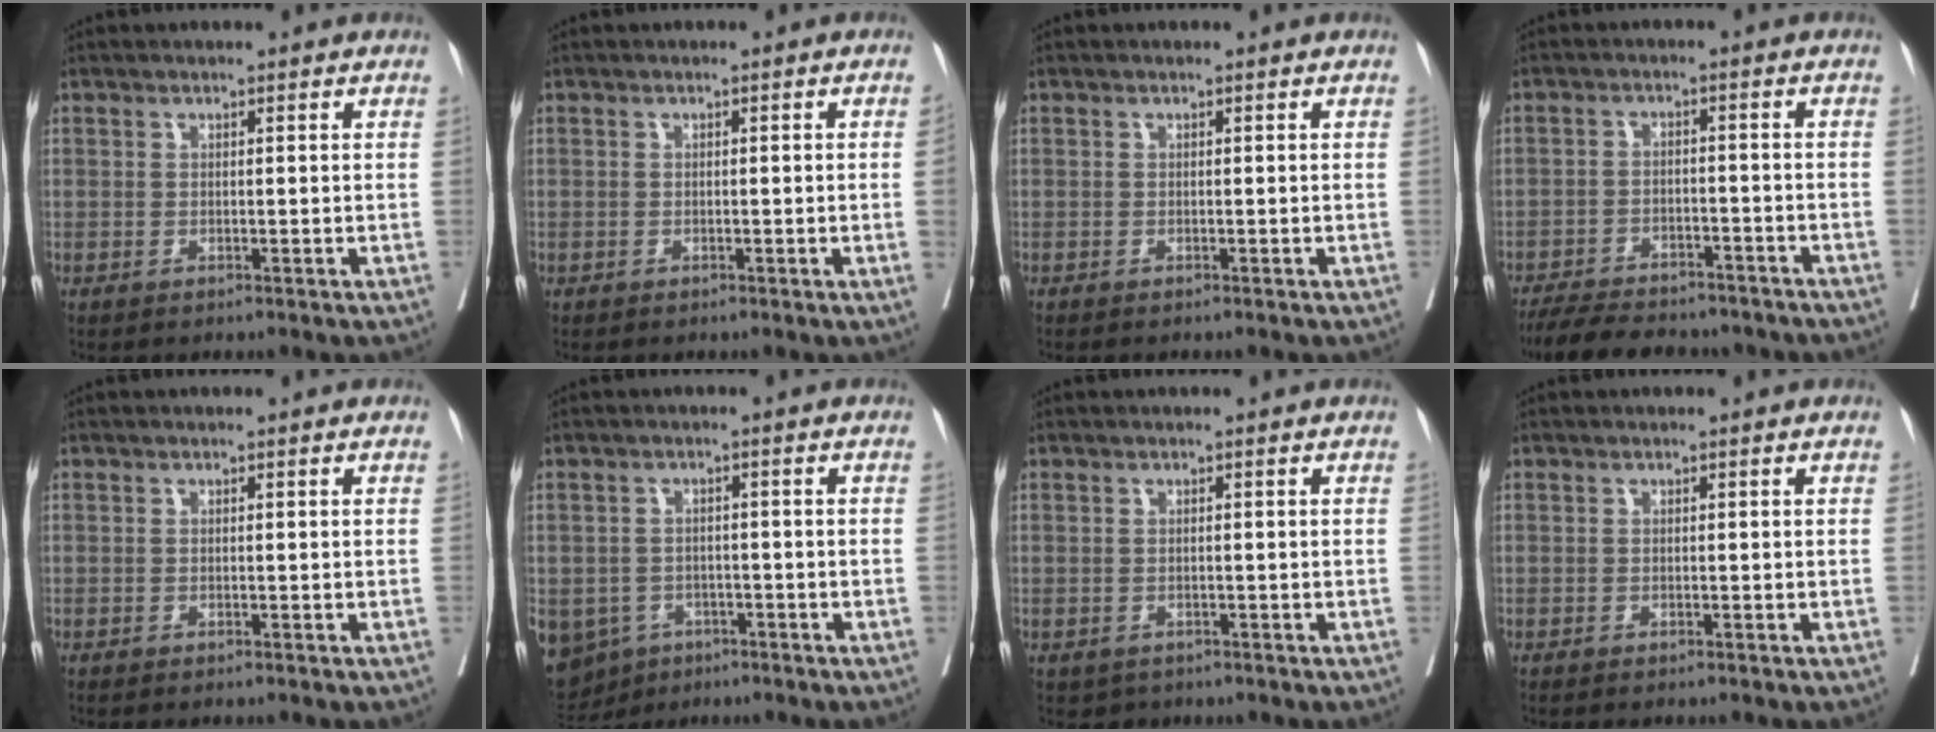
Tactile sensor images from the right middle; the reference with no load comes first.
{"total": 0.7, "force": [-0.1, 0.0, 0.6], "torque": [-0.009, 0.003, 0.000]}
{"total": 0.8, "force": [-0.7, 0.1, 0.3], "torque": [-0.002, -0.002, -0.012]}
{"total": 15.4, "force": [-13.5, 4.4, 6.1], "torque": [-0.122, -0.004, -0.184]}
{"total": 1.5, "force": [-1.4, 0.2, 0.6], "torque": [-0.009, -0.003, -0.017]}
{"total": 11.2, "force": [-6.1, 8.9, 3.1], "torque": [-0.093, -0.002, -0.081]}
{"total": 1.4, "force": [-1.0, 1.1, 0.1], "torque": [-0.005, 0.001, -0.011]}
{"total": 2.1, "force": [-1.9, 0.3, 0.8], "torque": [-0.013, -0.004, -0.022]}